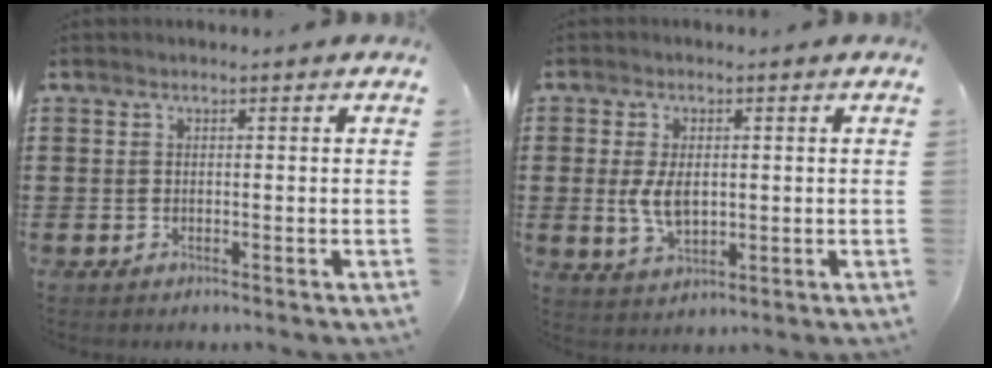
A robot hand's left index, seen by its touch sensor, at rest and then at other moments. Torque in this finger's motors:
{"motor_torque": [0.98, 0.59, 0.40, 0.16]}